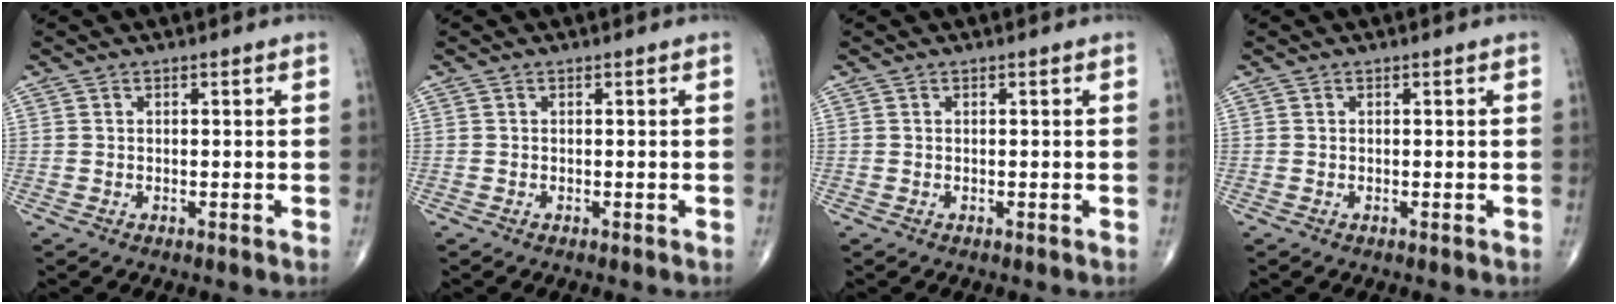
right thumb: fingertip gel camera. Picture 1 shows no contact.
{"total": 0.0}
{"total": 0.0}
{"total": 0.0}